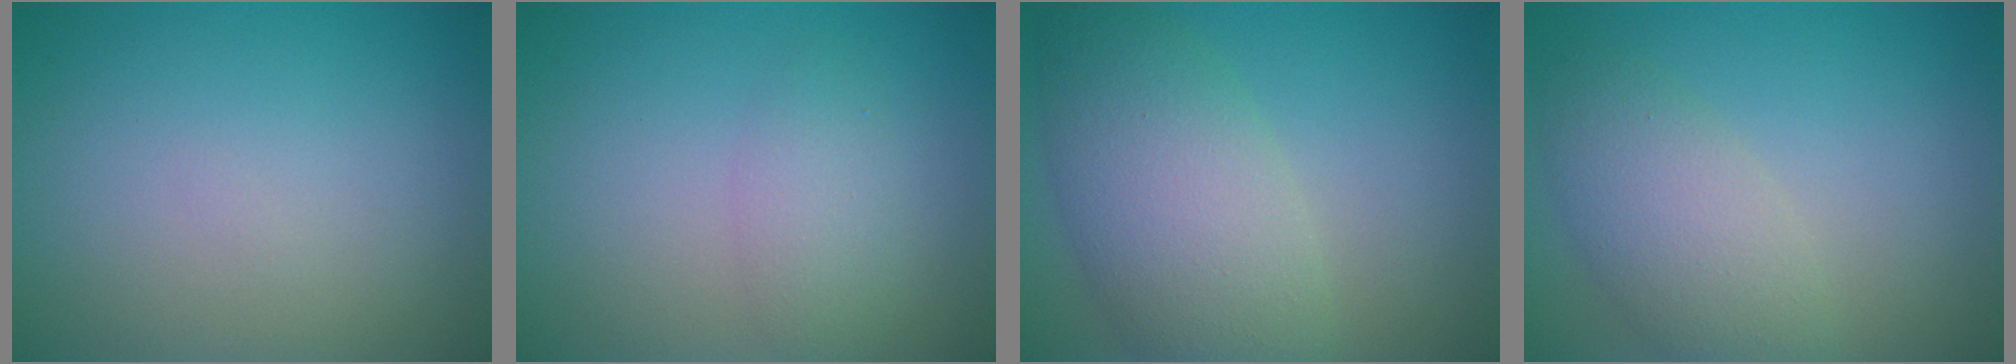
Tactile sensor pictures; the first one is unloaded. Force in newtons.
{"total": 2.3, "press": 2.3, "slide": 0.1}
{"total": 7.0, "press": 7.0, "slide": 0.6}
{"total": 4.1, "press": 4.1, "slide": 0.3}